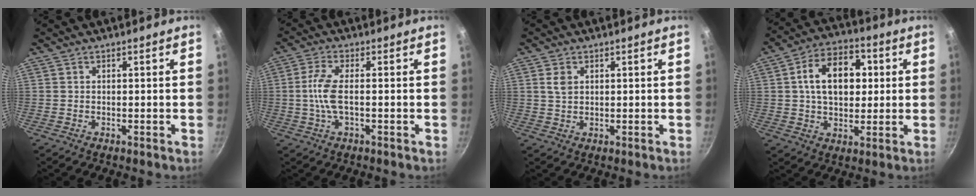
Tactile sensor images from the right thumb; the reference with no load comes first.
{"total": 5.9, "force": [-0.7, 1.9, 5.5], "torque": [-0.130, 0.006, -0.019]}
{"total": 2.8, "force": [1.0, 2.0, 1.8], "torque": [-0.029, -0.002, 0.020]}
{"total": 14.4, "force": [2.5, 9.6, 10.4], "torque": [-0.133, 0.016, 0.029]}